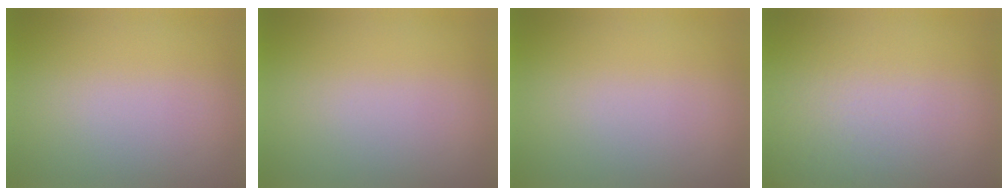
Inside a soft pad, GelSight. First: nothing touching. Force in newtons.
{"total": 0.0}
{"total": 0.0}
{"total": 2.7}